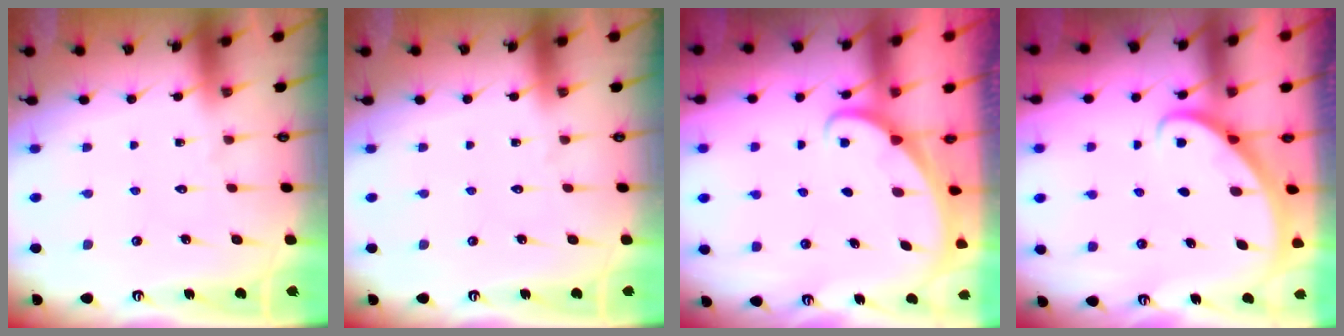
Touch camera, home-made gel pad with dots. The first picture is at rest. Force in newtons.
{"total": 0.0}
{"total": 1.6, "press": 1.6, "slide": 0.1}
{"total": 2.8, "press": 2.8, "slide": 0.2}